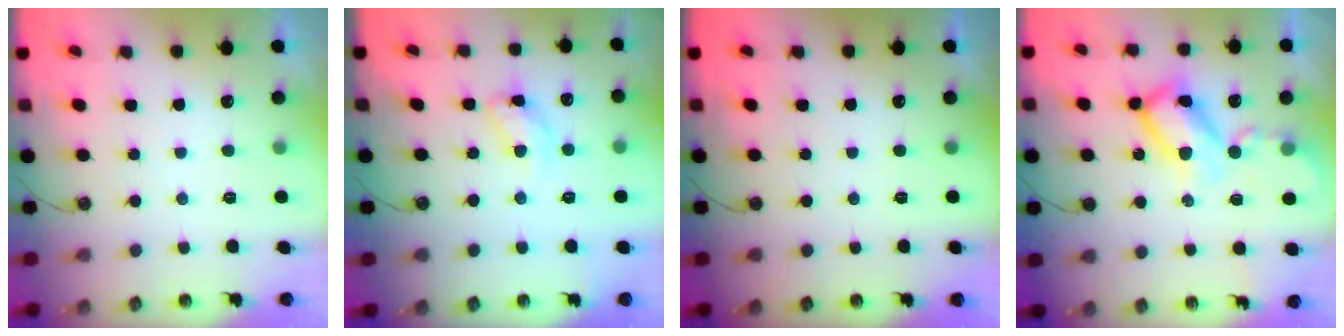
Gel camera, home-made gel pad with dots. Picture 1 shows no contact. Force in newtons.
{"total": 11.1, "press": 11.0, "slide": 0.7}
{"total": 0.0}
{"total": 16.4, "press": 16.2, "slide": 2.1}